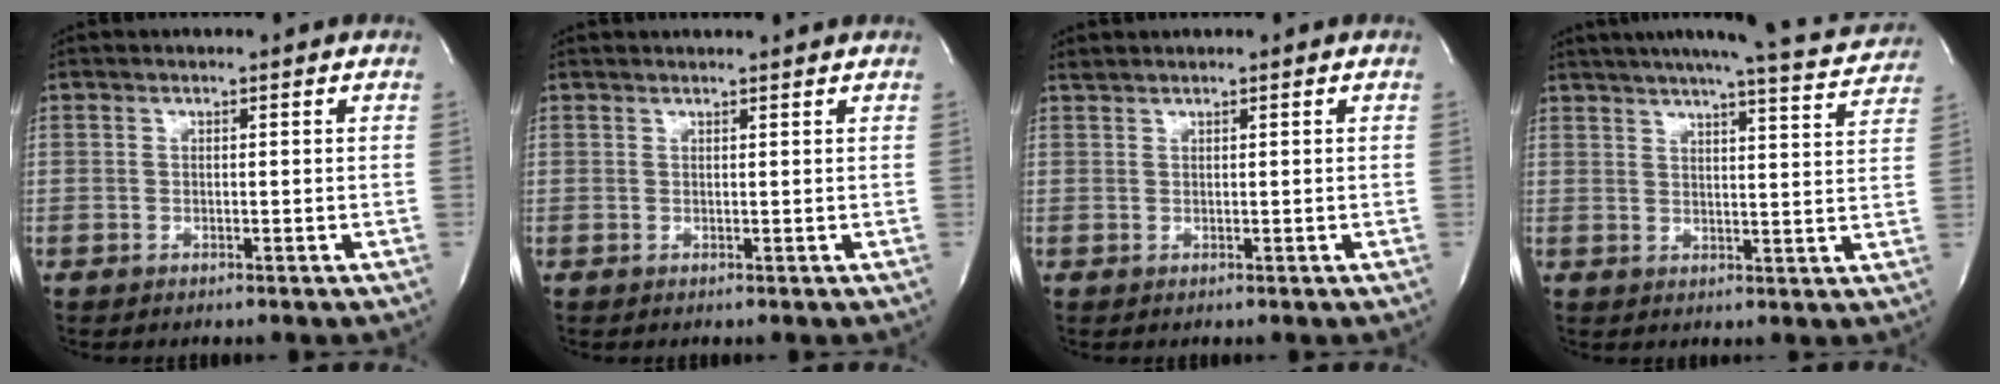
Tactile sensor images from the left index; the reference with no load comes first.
{"total": 3.8, "force": [3.6, -0.2, 0.9], "torque": [-0.009, 0.016, 0.037]}
{"total": 0.7, "force": [0.7, 0.0, 0.0], "torque": [-0.005, 0.010, 0.019]}
{"total": 18.0, "force": [16.6, 1.2, 6.8], "torque": [-0.102, -0.020, 0.199]}